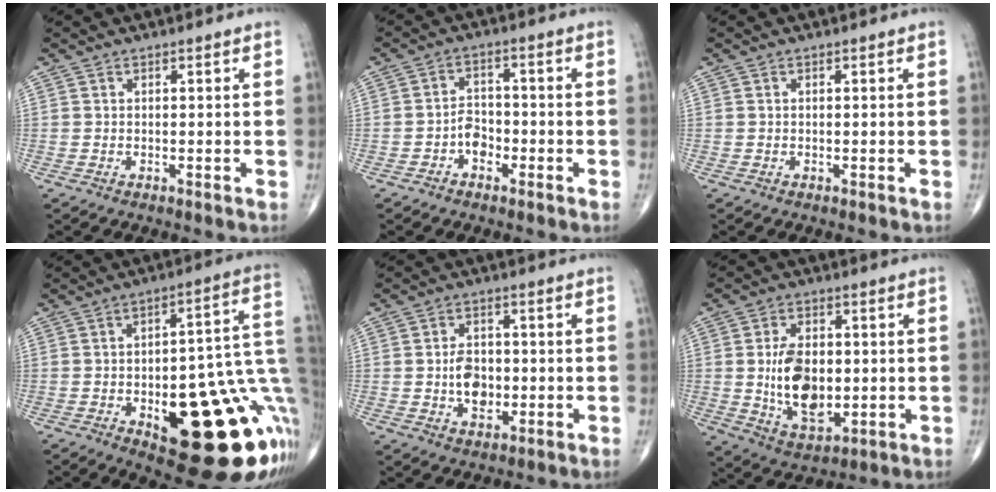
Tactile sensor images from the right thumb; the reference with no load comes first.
{"total": 4.2, "force": [-1.9, 3.0, 2.3], "torque": [-0.021, 0.021, -0.041]}
{"total": 0.0}
{"total": 27.3, "force": [-7.0, 10.1, 24.4], "torque": [-0.252, 0.031, -0.076]}
{"total": 6.6, "force": [-0.7, 4.5, 4.7], "torque": [-0.060, 0.004, -0.012]}
{"total": 12.8, "force": [-0.3, 7.7, 10.2], "torque": [-0.157, -0.010, 0.006]}